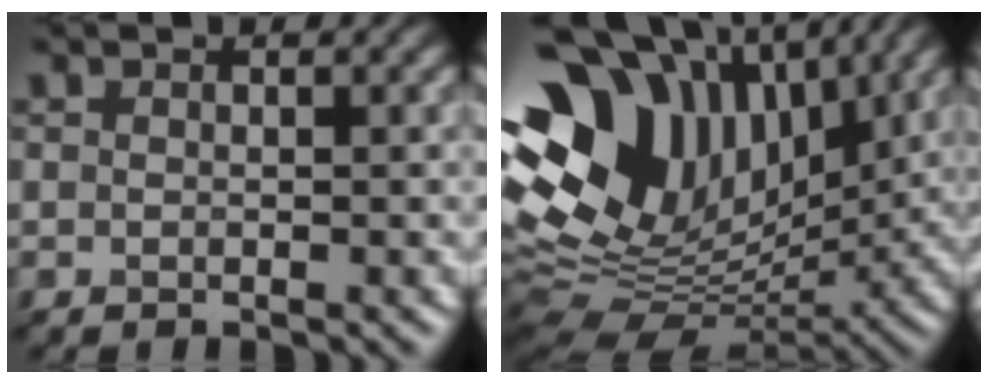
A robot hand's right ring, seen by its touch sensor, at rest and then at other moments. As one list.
[{"total": 14.7, "force": [4.9, 10.3, 9.3], "torque": [-0.211, 0.034, 0.108]}]